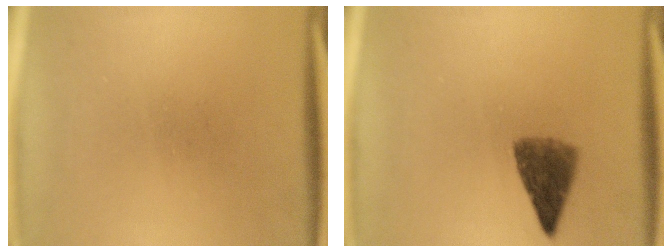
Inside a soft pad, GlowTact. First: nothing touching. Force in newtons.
{"total": 5.4}